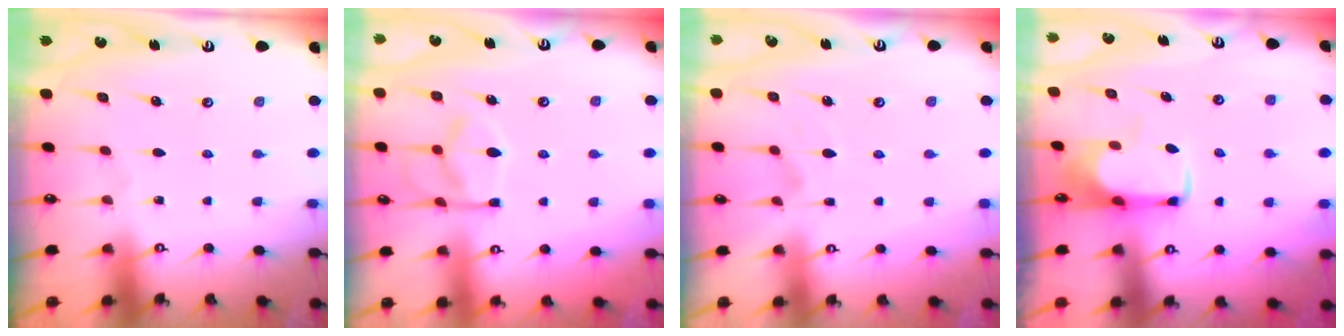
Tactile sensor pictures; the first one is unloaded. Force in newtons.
{"total": 8.2, "press": 8.1, "slide": 1.3}
{"total": 3.2, "press": 3.0, "slide": 1.3}
{"total": 1.6, "press": 1.5, "slide": 0.4}